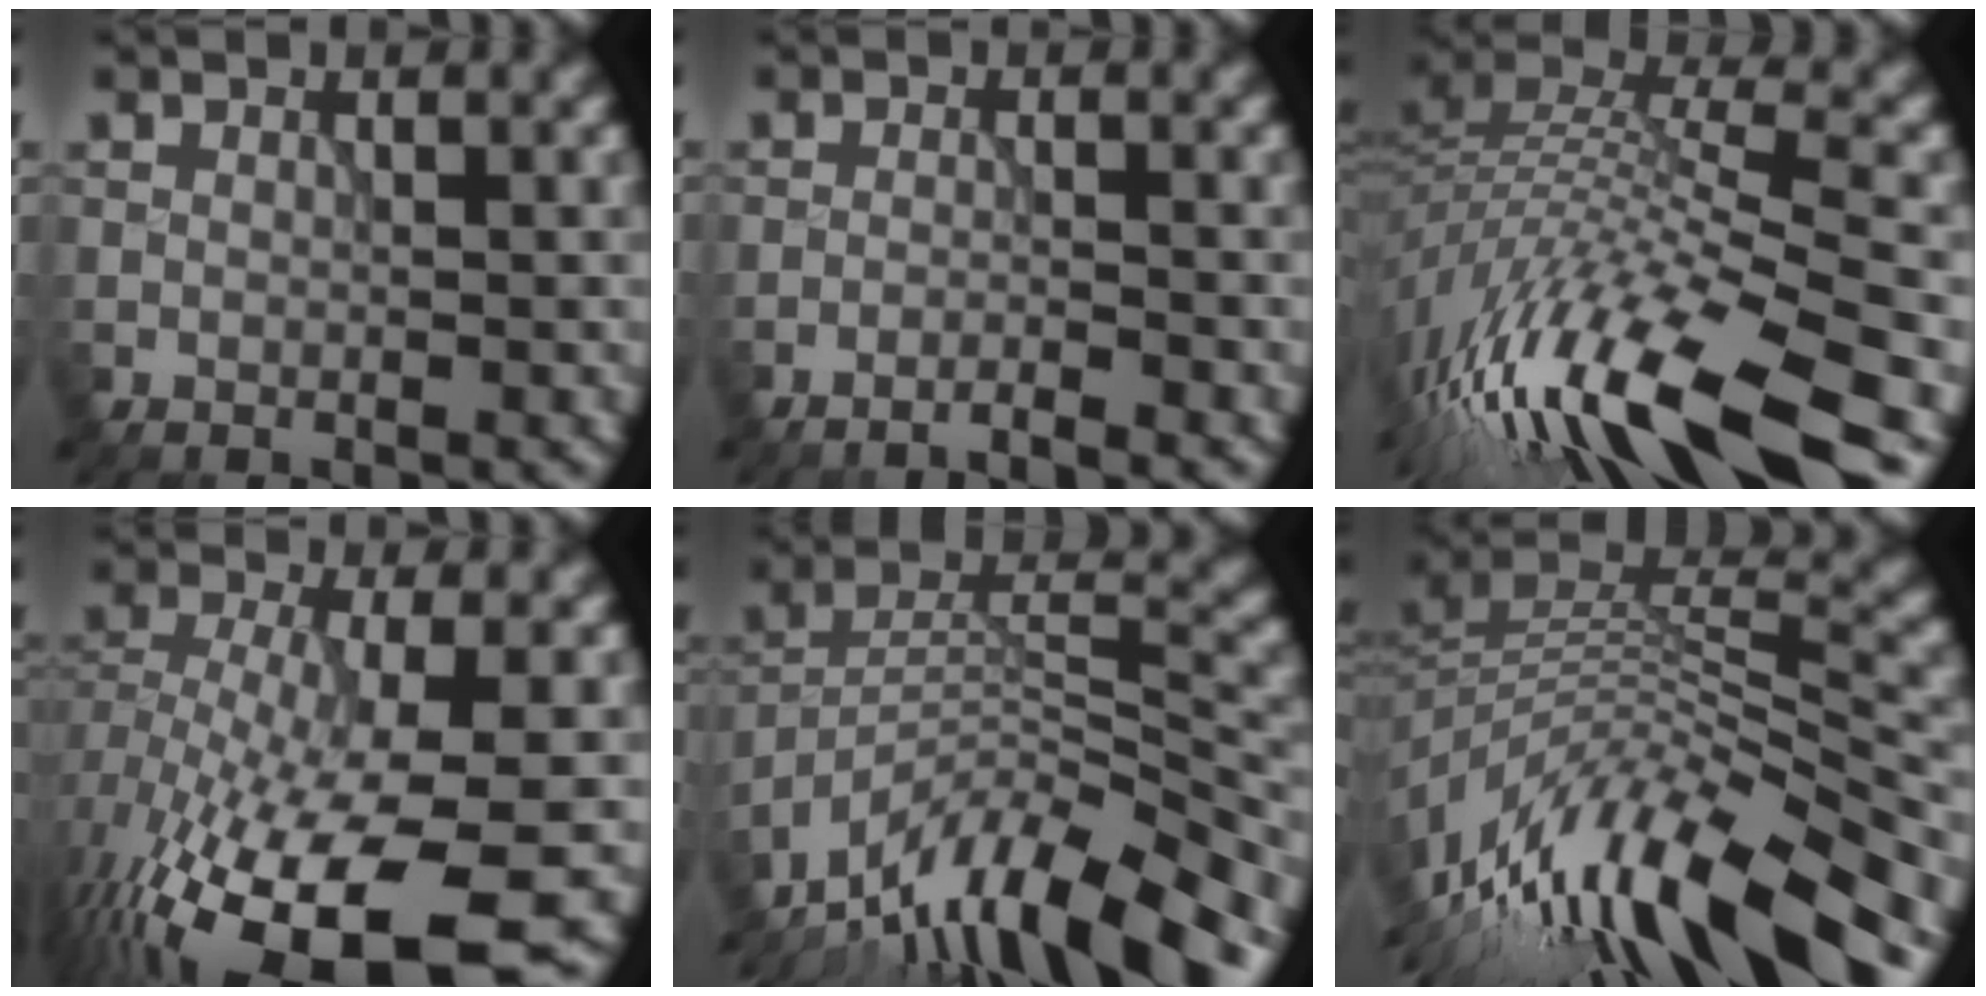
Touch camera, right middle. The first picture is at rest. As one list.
[{"total": 2.2, "force": [-1.7, 0.1, 1.3], "torque": [-0.013, 0.003, -0.043]}, {"total": 15.5, "force": [-8.8, 4.2, 12.0], "torque": [-0.256, 0.008, -0.160]}, {"total": 15.0, "force": [-7.6, 5.4, 11.7], "torque": [-0.237, -0.031, -0.112]}, {"total": 13.4, "force": [-10.8, 2.8, 7.4], "torque": [-0.131, 0.022, -0.190]}, {"total": 14.2, "force": [-8.2, 4.6, 10.6], "torque": [-0.208, 0.021, -0.141]}]